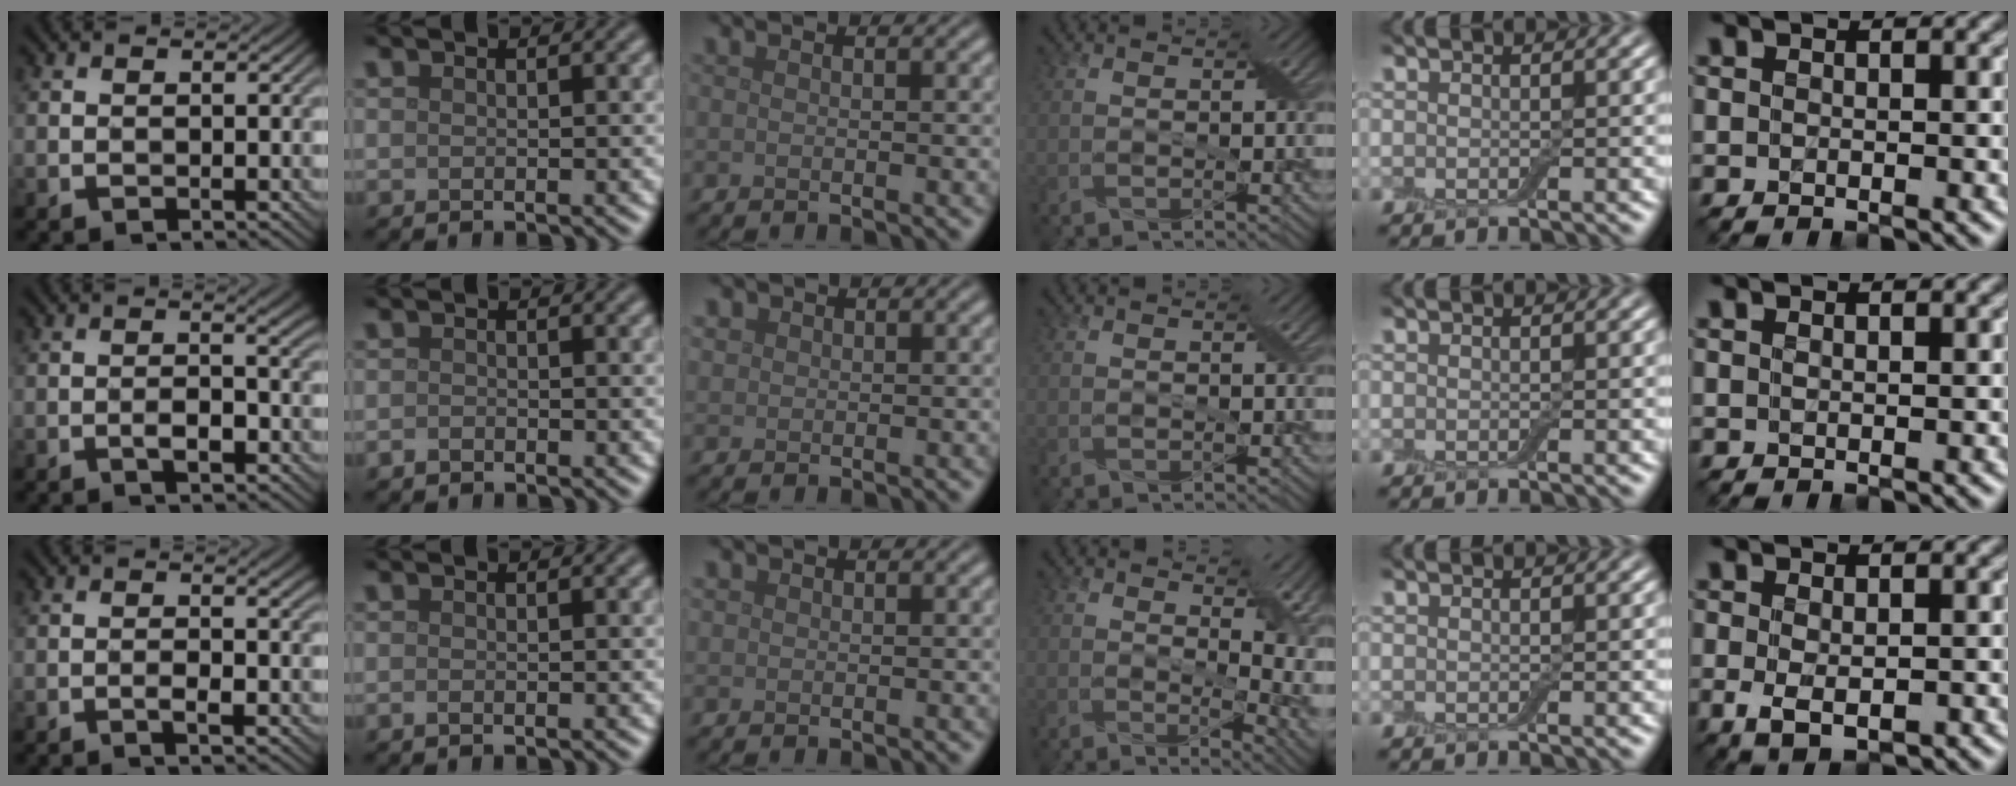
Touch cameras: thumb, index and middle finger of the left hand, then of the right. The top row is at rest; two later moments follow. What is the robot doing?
{"motion": "peel", "object": "adhesive wrap"}